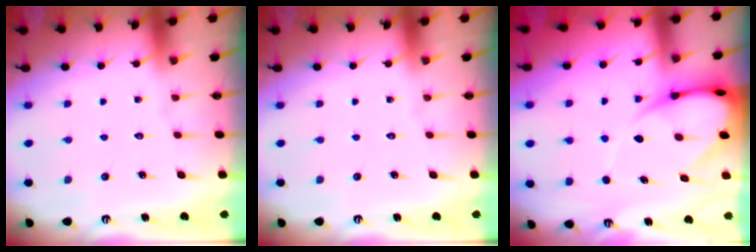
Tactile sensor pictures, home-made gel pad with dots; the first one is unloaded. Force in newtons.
{"total": 0.0}
{"total": 10.9, "press": 10.8, "slide": 1.2}